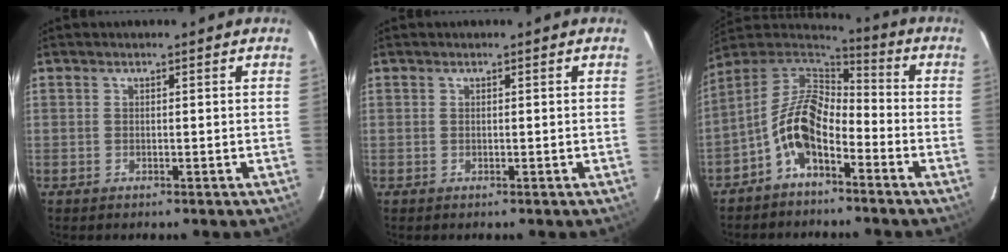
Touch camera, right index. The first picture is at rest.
{"total": 0.0}
{"total": 10.7, "force": [-4.9, 5.3, 7.9], "torque": [-0.163, 0.015, -0.099]}